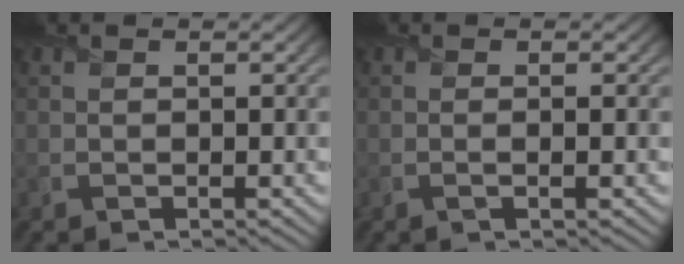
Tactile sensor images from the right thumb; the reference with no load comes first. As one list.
[{"total": 0.9, "force": [-0.2, 0.0, 0.9], "torque": [-0.014, 0.001, -0.007]}]